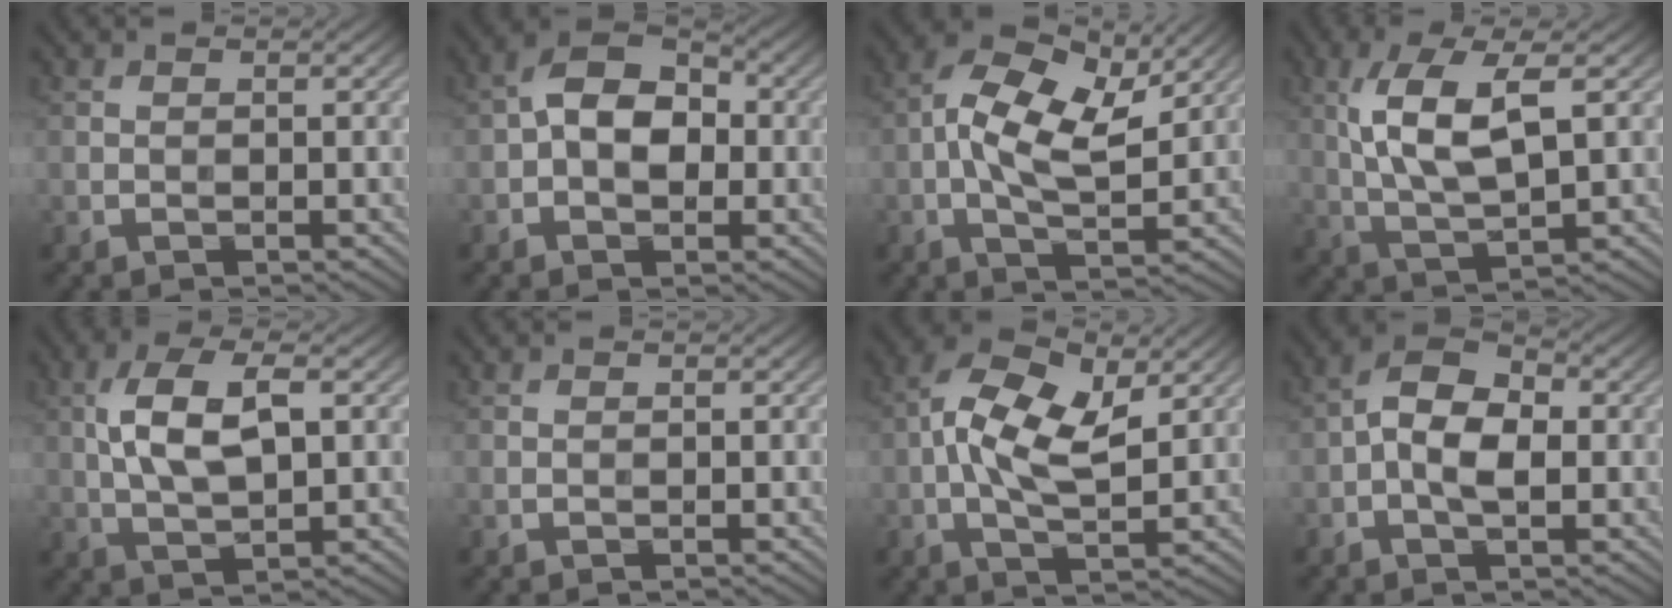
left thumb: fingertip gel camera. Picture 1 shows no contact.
{"total": 7.4, "force": [-0.1, 4.8, 5.6], "torque": [-0.090, 0.012, -0.013]}
{"total": 9.7, "force": [1.4, 4.8, 8.3], "torque": [-0.166, 0.009, 0.018]}
{"total": 8.7, "force": [2.0, 3.2, 7.8], "torque": [-0.170, 0.004, 0.037]}
{"total": 7.8, "force": [1.3, 3.4, 6.9], "torque": [-0.147, 0.006, 0.024]}
{"total": 0.0}
{"total": 9.5, "force": [1.3, 4.7, 8.2], "torque": [-0.174, 0.013, 0.015]}
{"total": 7.0, "force": [-0.8, 3.8, 5.8], "torque": [-0.111, 0.011, -0.025]}